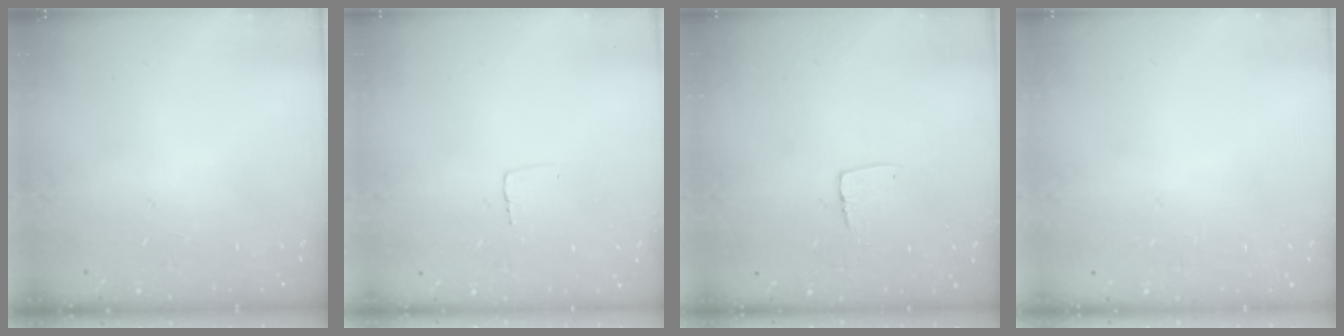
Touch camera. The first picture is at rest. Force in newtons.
{"total": 2.6, "press": 2.6, "slide": 0.1}
{"total": 5.3, "press": 5.3, "slide": 0.4}
{"total": 0.0}